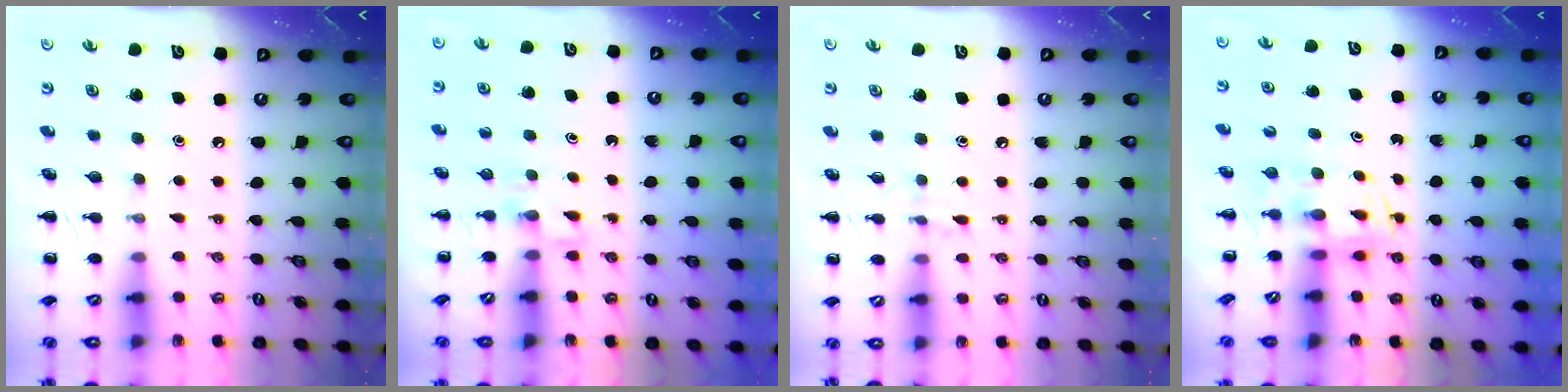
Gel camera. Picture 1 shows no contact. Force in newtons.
{"total": 2.8, "press": 2.6, "slide": 1.1}
{"total": 5.5, "press": 5.1, "slide": 1.8}
{"total": 2.4, "press": 2.2, "slide": 1.1}